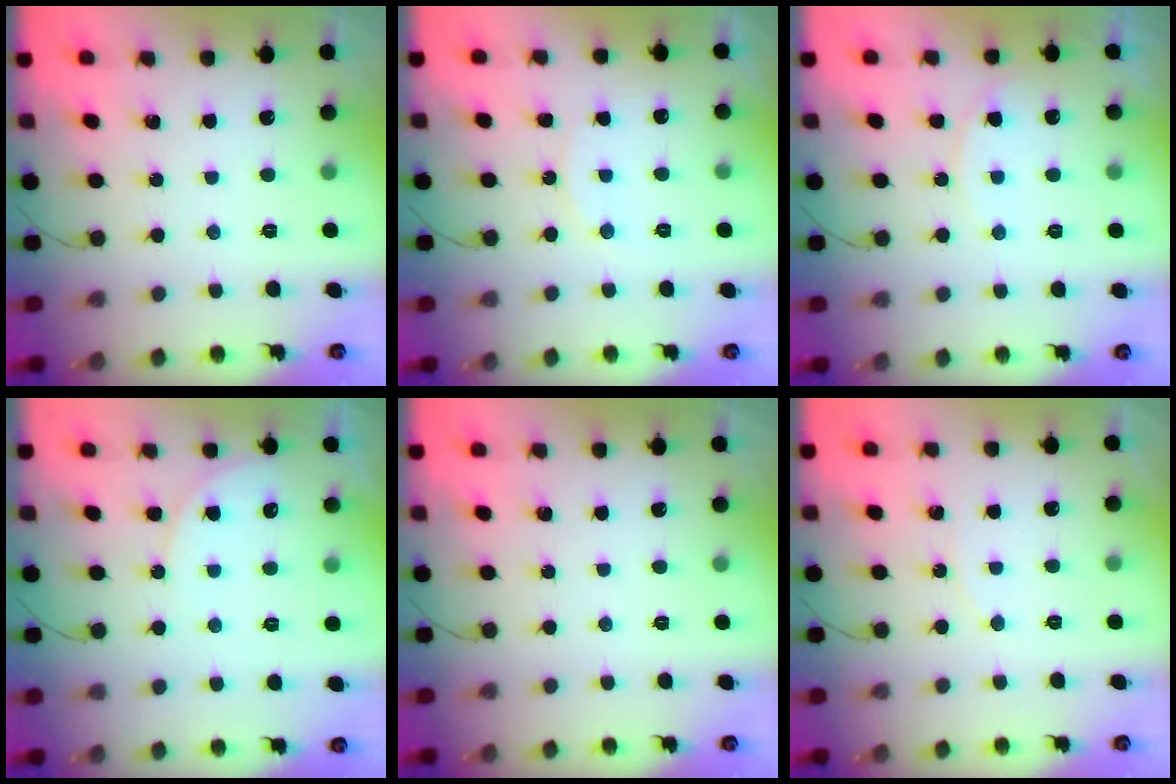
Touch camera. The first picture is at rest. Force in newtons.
{"total": 6.5, "press": 6.5, "slide": 0.7}
{"total": 7.1, "press": 7.1, "slide": 0.9}
{"total": 6.7, "press": 6.7, "slide": 0.5}
{"total": 0.0}
{"total": 3.7, "press": 3.6, "slide": 0.7}